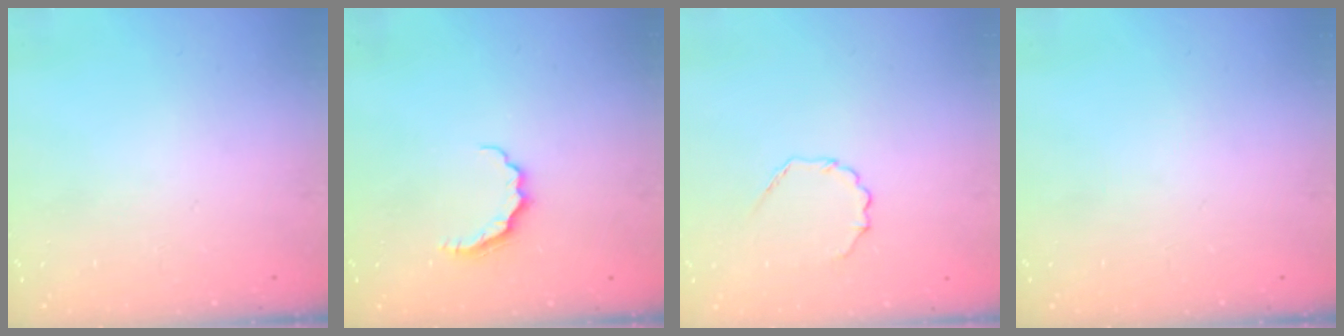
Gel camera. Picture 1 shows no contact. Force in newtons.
{"total": 5.5, "press": 5.4, "slide": 0.7}
{"total": 3.8, "press": 3.5, "slide": 1.3}
{"total": 0.0}